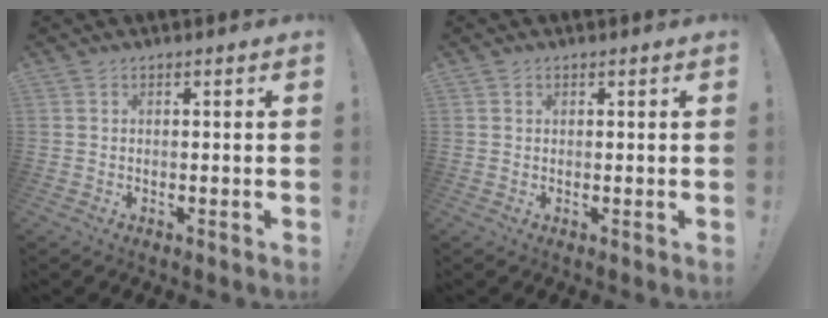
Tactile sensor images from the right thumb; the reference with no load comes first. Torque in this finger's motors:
{"motor_torque": [-0.10, -0.13, -0.36, 0.02, 0.12]}